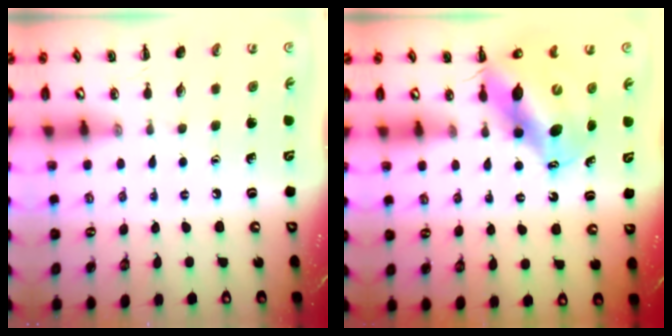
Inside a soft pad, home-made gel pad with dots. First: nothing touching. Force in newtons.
{"total": 11.9, "press": 11.6, "slide": 2.8}